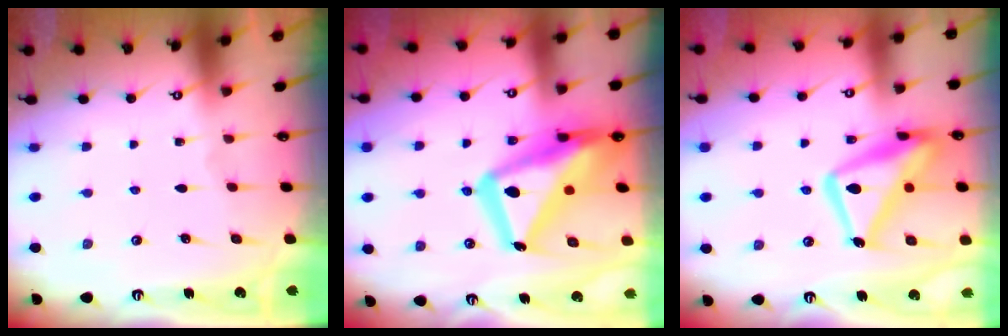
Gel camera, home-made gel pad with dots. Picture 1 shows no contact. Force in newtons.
{"total": 22.5, "press": 22.4, "slide": 2.0}
{"total": 17.2, "press": 17.1, "slide": 1.5}